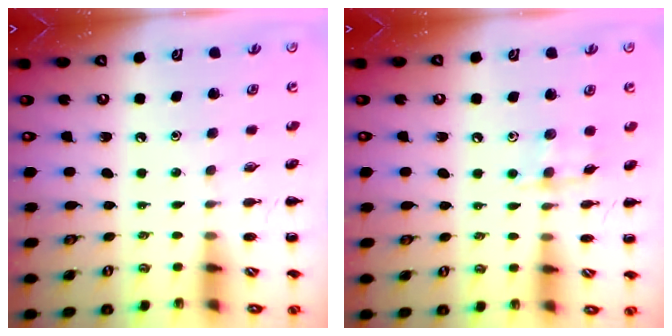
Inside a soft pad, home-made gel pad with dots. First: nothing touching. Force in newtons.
{"total": 6.2, "press": 6.1, "slide": 0.6}